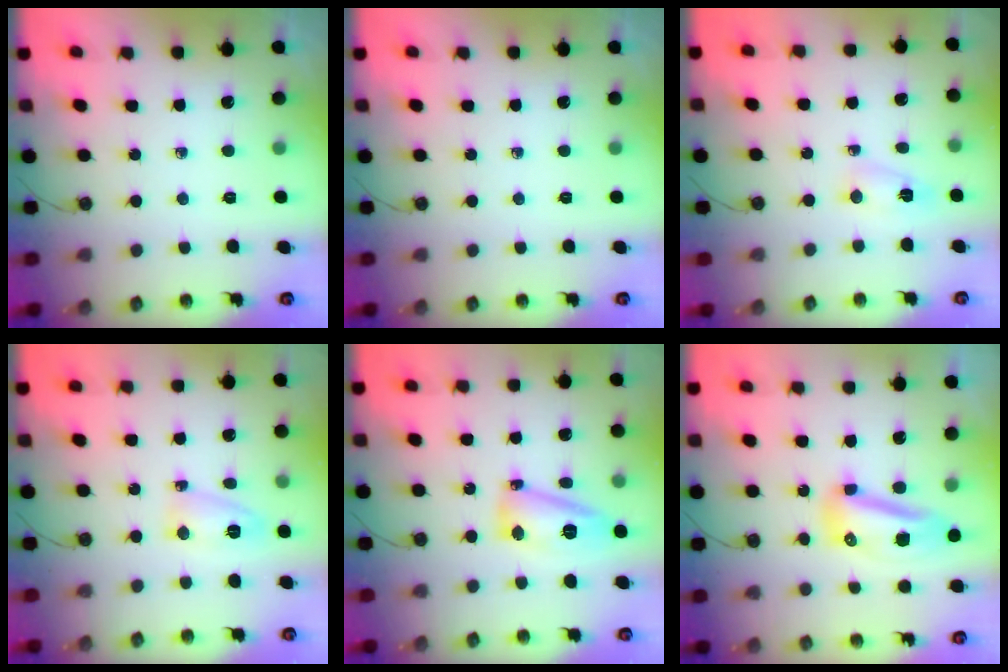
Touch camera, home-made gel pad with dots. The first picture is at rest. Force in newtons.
{"total": 0.0}
{"total": 2.9, "press": 2.8, "slide": 0.6}
{"total": 4.8, "press": 4.6, "slide": 1.2}
{"total": 13.0, "press": 13.0, "slide": 1.2}
{"total": 10.0, "press": 10.0, "slide": 1.0}